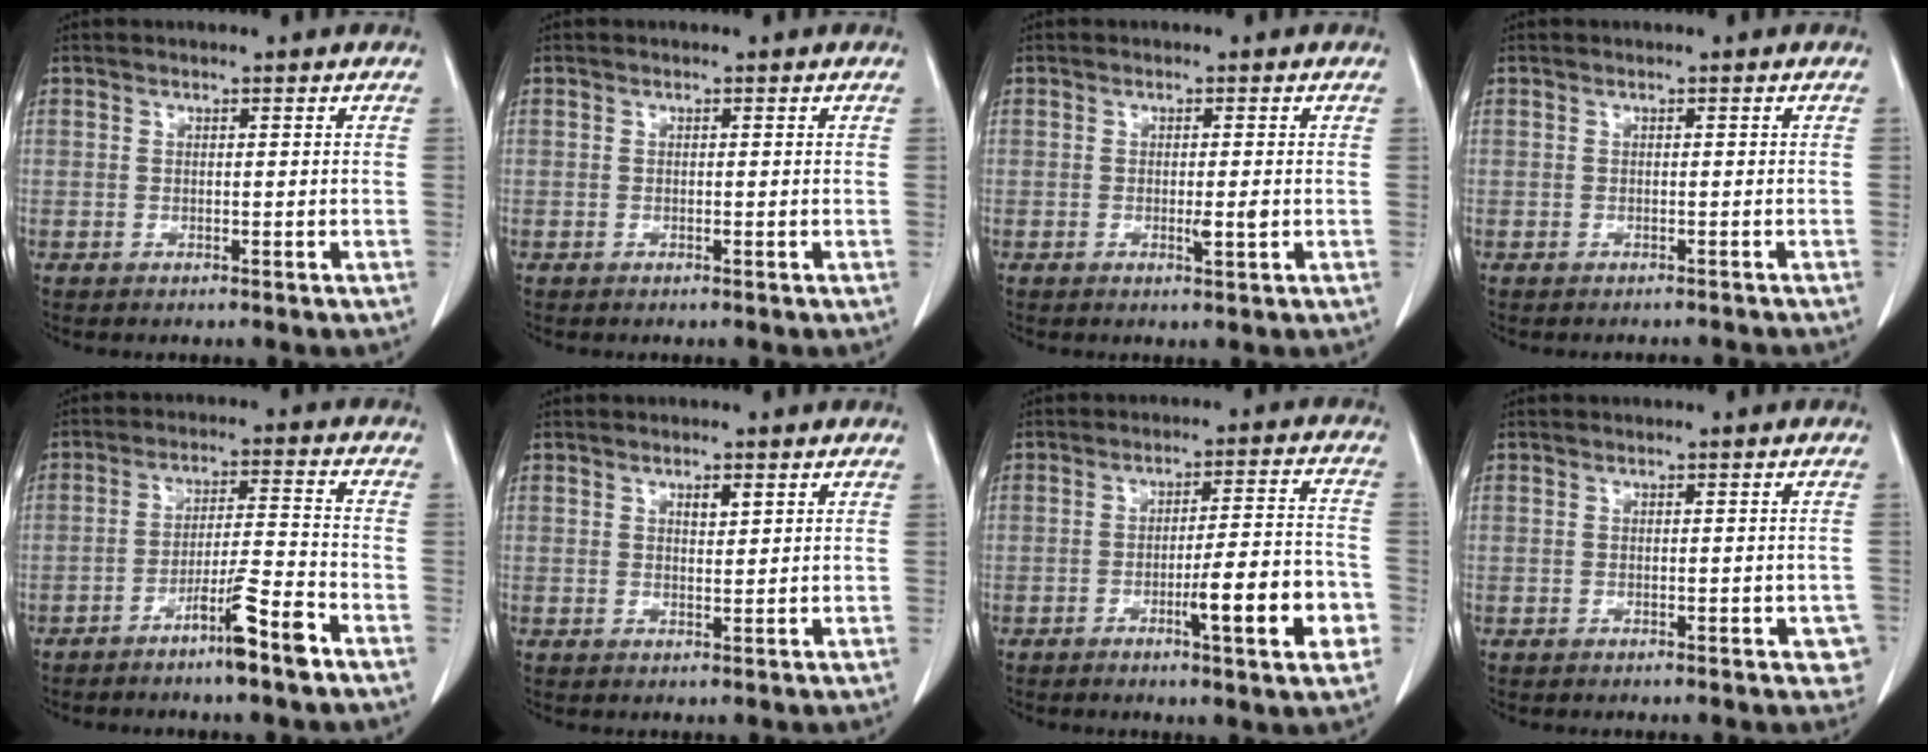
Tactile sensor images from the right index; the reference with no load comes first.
{"total": 0.0}
{"total": 1.9, "force": [-0.4, 0.2, 1.9], "torque": [-0.031, -0.003, -0.006]}
{"total": 2.6, "force": [-2.5, 0.5, 0.3], "torque": [-0.002, -0.007, -0.031]}
{"total": 7.7, "force": [-5.1, -0.3, 5.9], "torque": [-0.096, 0.000, -0.089]}
{"total": 1.7, "force": [0.9, 0.5, 1.3], "torque": [-0.022, -0.002, 0.015]}
{"total": 10.9, "force": [-3.9, 0.9, 10.1], "torque": [-0.142, 0.004, -0.056]}
{"total": 2.9, "force": [-1.0, 1.3, 2.5], "torque": [-0.014, 0.006, -0.007]}